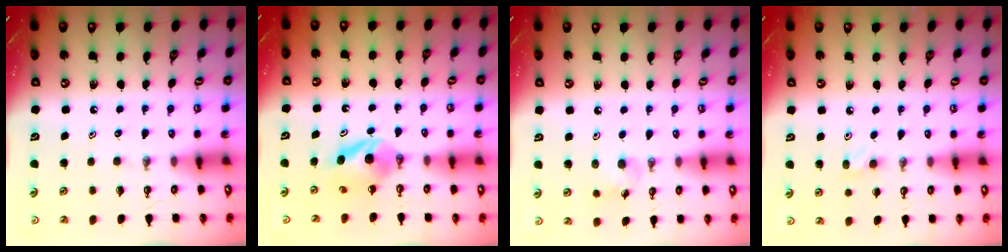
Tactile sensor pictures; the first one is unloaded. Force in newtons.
{"total": 5.2, "press": 5.0, "slide": 1.2}
{"total": 6.2, "press": 6.0, "slide": 1.4}
{"total": 3.8, "press": 3.7, "slide": 1.0}